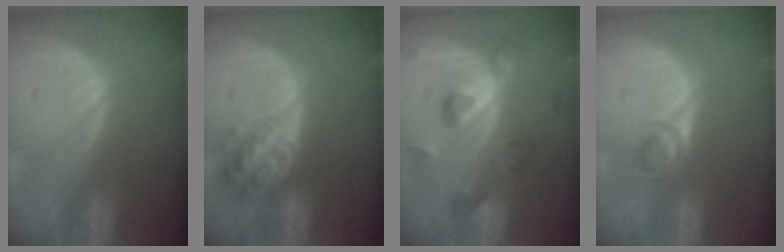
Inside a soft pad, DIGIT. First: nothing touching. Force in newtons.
{"total": 6.0, "press": 5.4, "slide": 2.6}
{"total": 7.4, "press": 7.4, "slide": 0.8}
{"total": 2.3, "press": 2.1, "slide": 1.0}